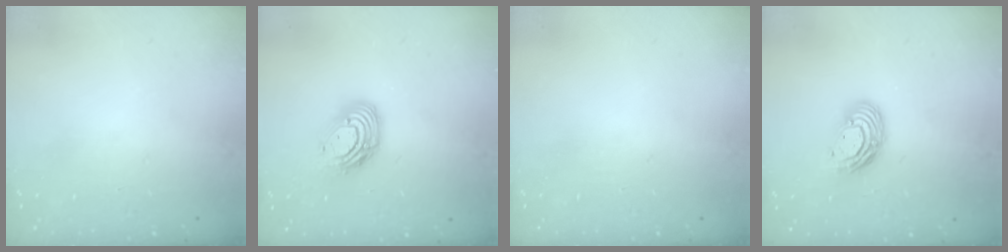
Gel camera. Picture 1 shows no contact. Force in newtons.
{"total": 12.0, "press": 11.9, "slide": 1.0}
{"total": 0.0}
{"total": 10.8, "press": 10.8, "slide": 0.9}